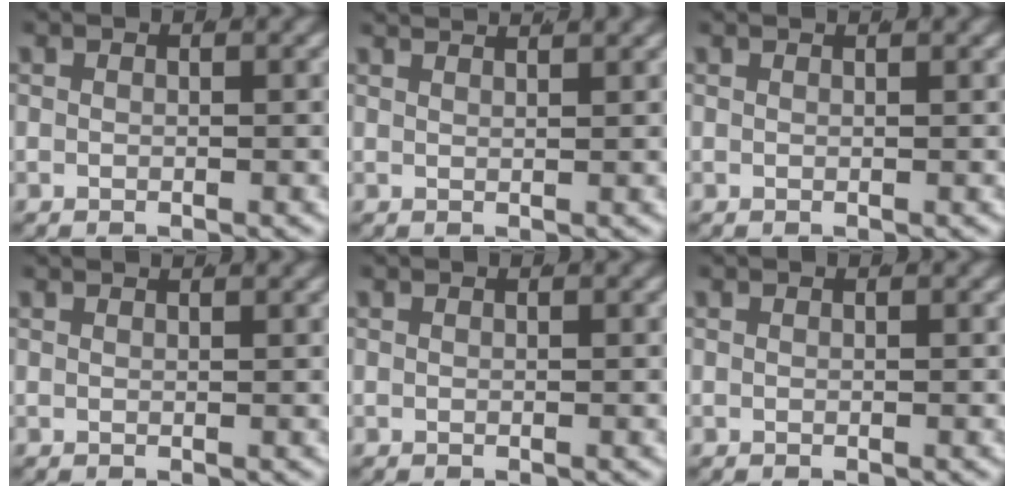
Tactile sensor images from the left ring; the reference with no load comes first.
{"total": 2.6, "force": [2.4, -0.3, 0.9], "torque": [-0.010, 0.003, 0.040]}
{"total": 0.7, "force": [0.6, -0.3, 0.1], "torque": [0.005, 0.002, 0.009]}
{"total": 1.1, "force": [1.0, -0.4, 0.3], "torque": [0.003, 0.001, 0.016]}
{"total": 0.0}
{"total": 0.0}